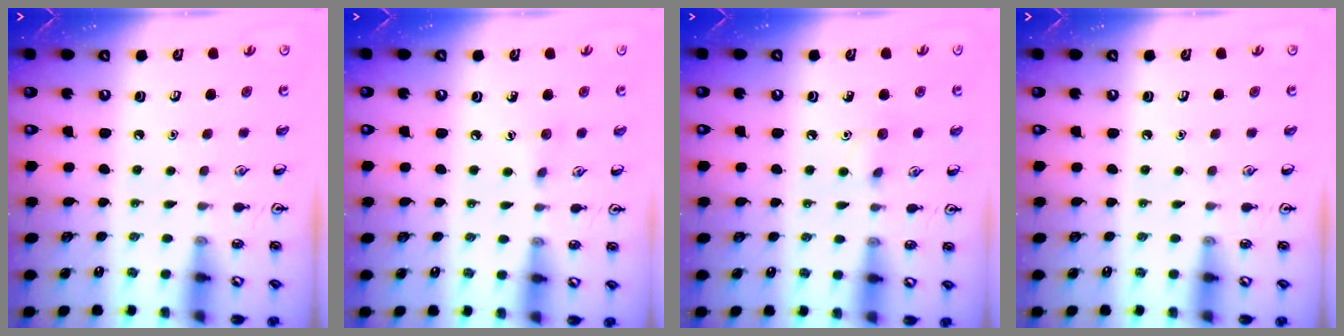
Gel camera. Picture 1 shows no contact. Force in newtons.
{"total": 4.7, "press": 4.5, "slide": 1.3}
{"total": 5.4, "press": 5.2, "slide": 1.6}
{"total": 0.0}